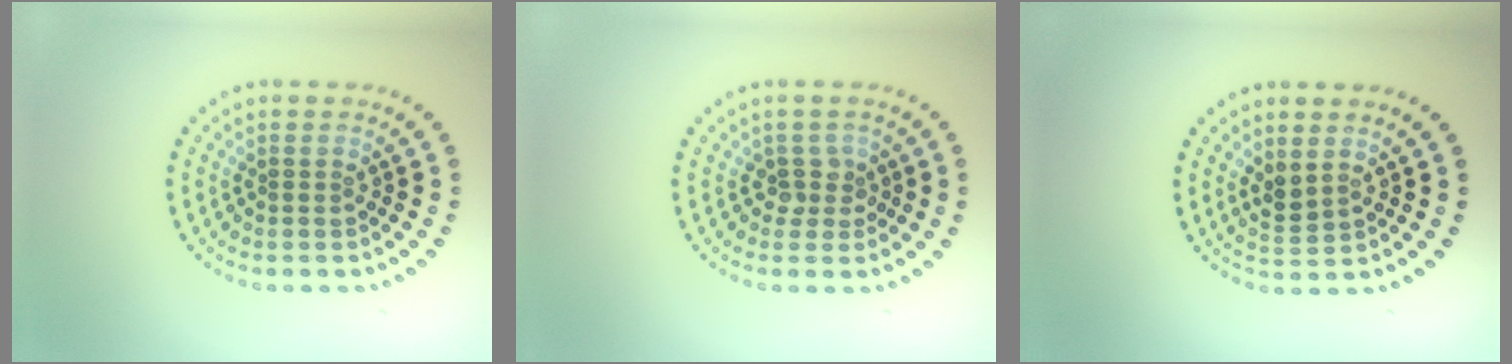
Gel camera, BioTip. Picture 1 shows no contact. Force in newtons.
{"total": 1.8, "press": 1.3, "slide": 1.3}
{"total": 1.6, "press": 1.4, "slide": 0.8}